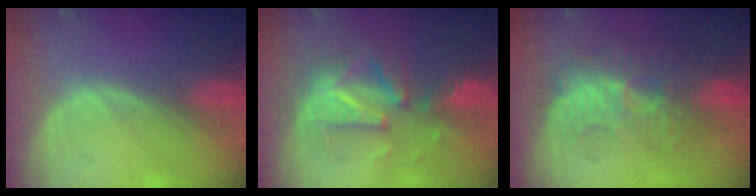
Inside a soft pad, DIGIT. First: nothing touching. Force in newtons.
{"total": 8.3, "press": 8.3, "slide": 0.6}
{"total": 9.1, "press": 8.7, "slide": 2.6}